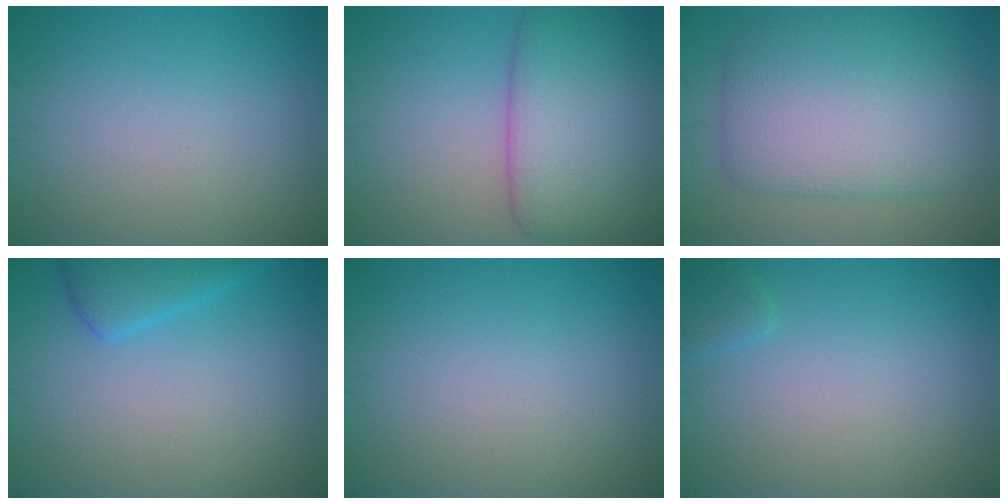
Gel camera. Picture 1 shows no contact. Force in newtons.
{"total": 7.5, "press": 7.5, "slide": 0.7}
{"total": 8.7, "press": 8.7, "slide": 0.1}
{"total": 3.0, "press": 3.0, "slide": 0.3}
{"total": 0.0}
{"total": 1.0, "press": 1.0, "slide": 0.1}